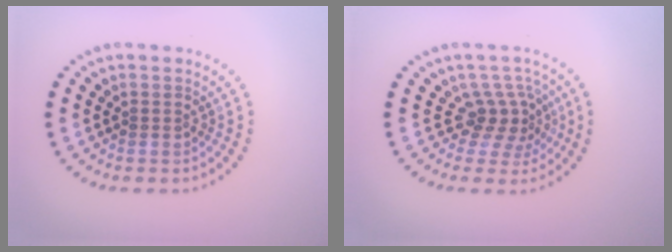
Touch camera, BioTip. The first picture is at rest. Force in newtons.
{"total": 3.0, "press": 2.0, "slide": 2.2}